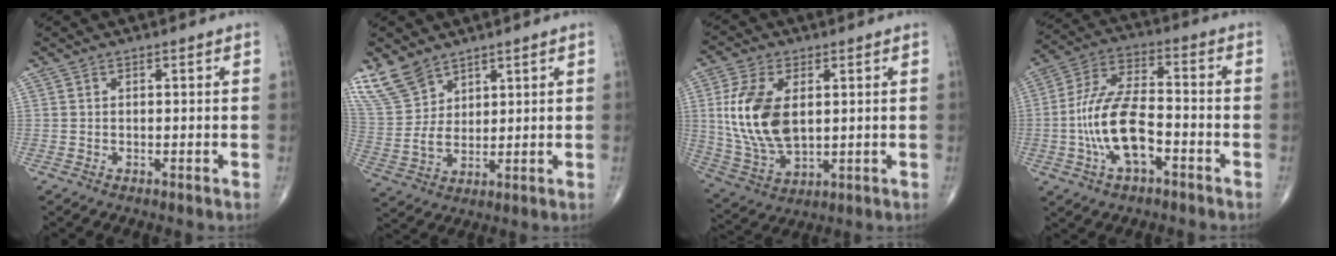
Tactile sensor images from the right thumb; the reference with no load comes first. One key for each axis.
{"total": 9.4, "fx": 6.9, "fy": 5.2, "fz": 3.6, "tx": -0.068, "ty": -0.022, "tz": 0.157}
{"total": 14.6, "fx": 2.2, "fy": 8.3, "fz": 11.8, "tx": -0.239, "ty": -0.011, "tz": 0.051}
{"total": 13.8, "fx": -3.9, "fy": 6.5, "fz": 11.5, "tx": -0.232, "ty": 0.039, "tz": -0.075}